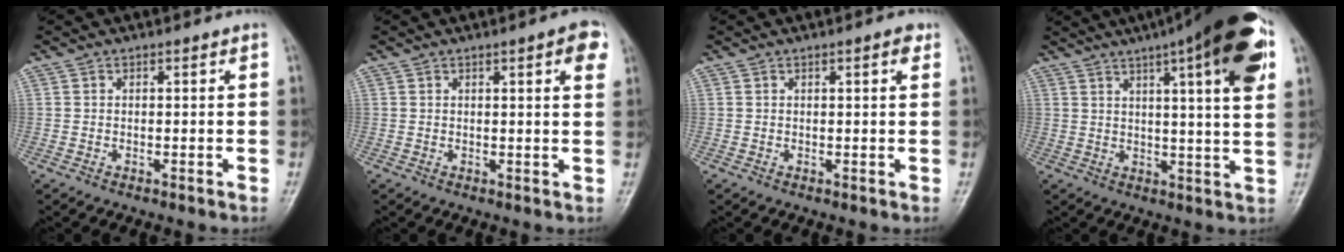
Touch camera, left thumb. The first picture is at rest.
{"total": 4.4, "force": [2.0, 0.9, 3.9], "torque": [-0.040, -0.003, 0.021]}
{"total": 1.7, "force": [0.8, 0.4, 1.4], "torque": [-0.017, 0.000, 0.009]}
{"total": 20.4, "force": [10.2, 3.6, 17.3], "torque": [-0.239, -0.008, 0.133]}